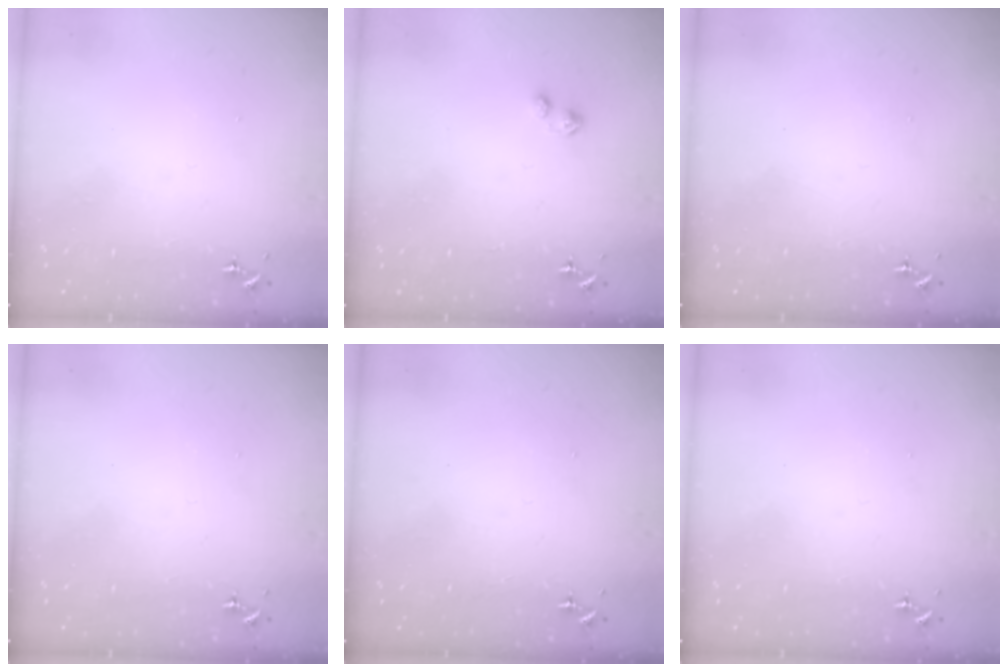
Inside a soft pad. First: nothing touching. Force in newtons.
{"total": 3.0, "press": 3.0, "slide": 0.5}
{"total": 0.0}
{"total": 0.0}
{"total": 0.0}
{"total": 0.0}